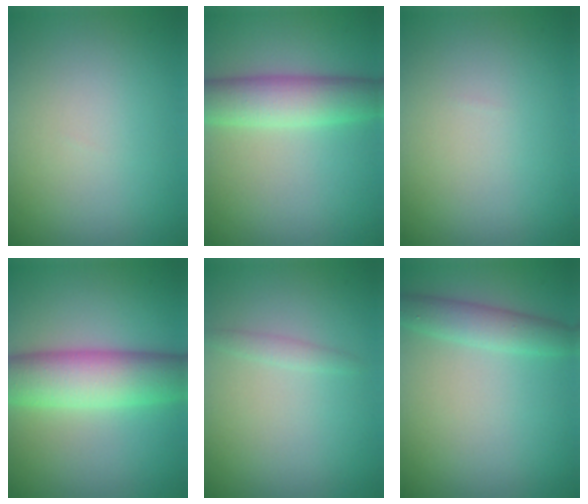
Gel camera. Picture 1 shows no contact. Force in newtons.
{"total": 5.4, "press": 5.4, "slide": 0.1}
{"total": 0.0}
{"total": 7.9, "press": 7.9, "slide": 0.2}
{"total": 1.0, "press": 1.0, "slide": 0.1}
{"total": 2.9, "press": 2.9, "slide": 0.2}